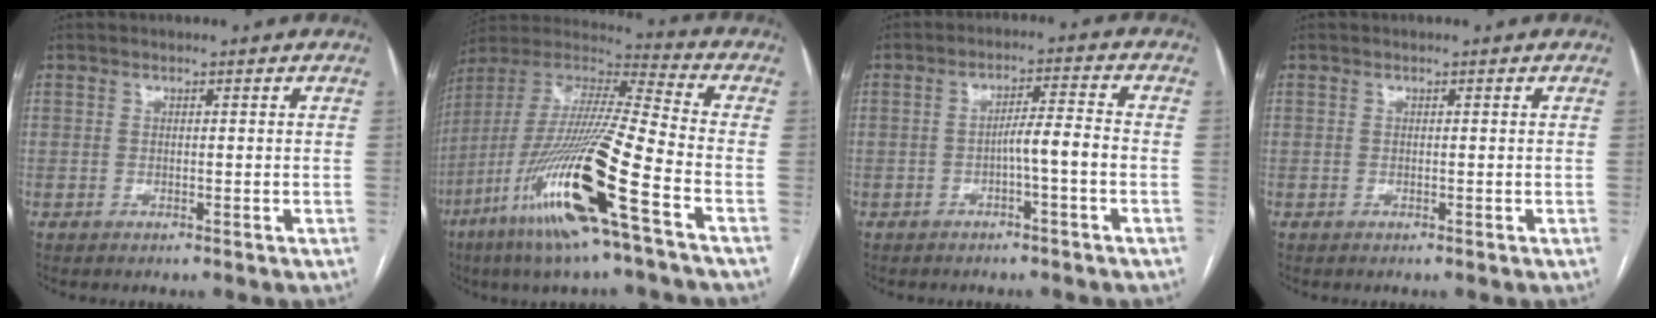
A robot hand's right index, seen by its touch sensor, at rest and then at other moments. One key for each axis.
{"total": 22.0, "fx": -9.9, "fy": 0.4, "fz": 19.7, "tx": -0.423, "ty": -0.048, "tz": -0.196}
{"total": 4.3, "fx": -1.5, "fy": -0.2, "fz": 4.1, "tx": -0.061, "ty": 0.012, "tz": -0.023}
{"total": 0.0}